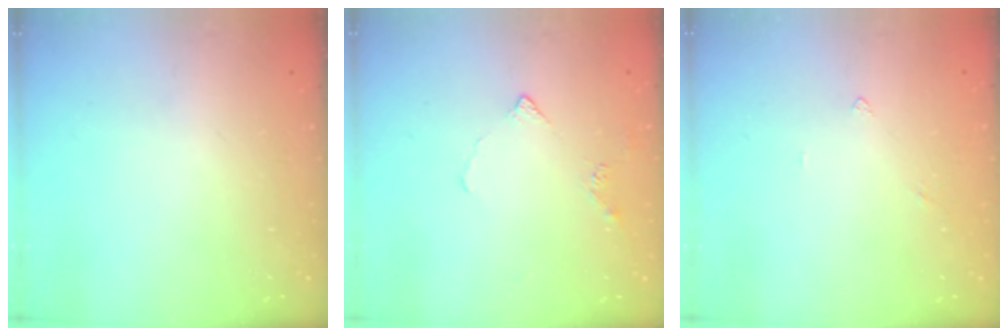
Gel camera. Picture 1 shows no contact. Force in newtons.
{"total": 3.9, "press": 3.8, "slide": 0.7}
{"total": 1.9, "press": 1.8, "slide": 0.4}